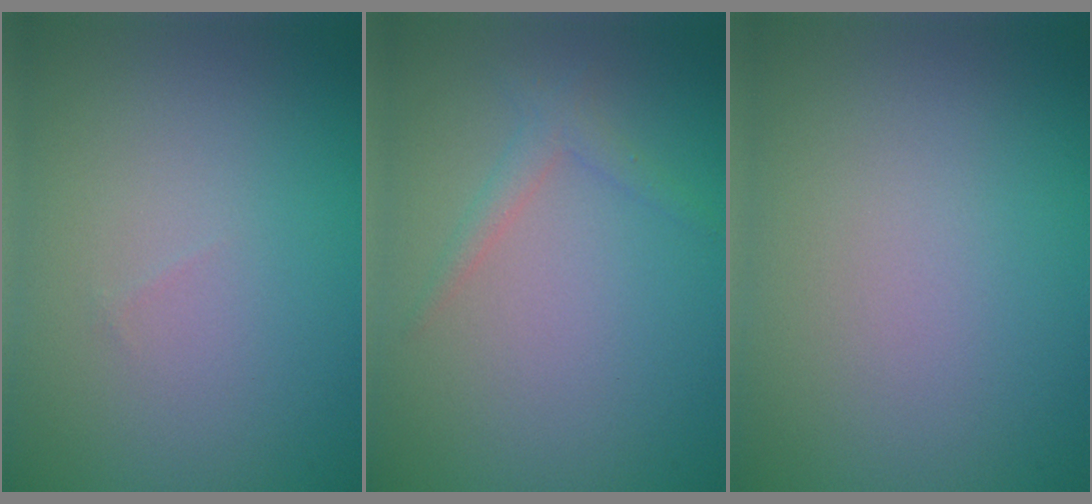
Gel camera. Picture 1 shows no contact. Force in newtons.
{"total": 1.4, "press": 1.4, "slide": 0.1}
{"total": 0.0}